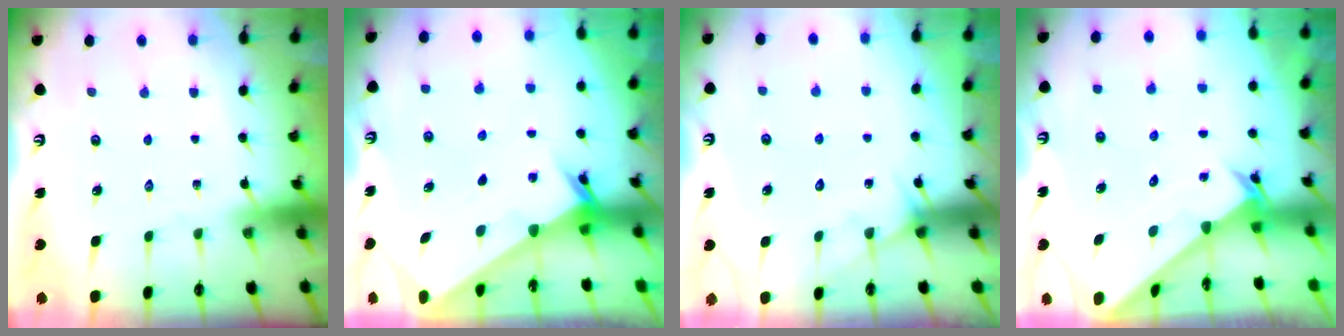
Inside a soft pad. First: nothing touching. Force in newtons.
{"total": 2.4, "press": 2.3, "slide": 0.2}
{"total": 4.9, "press": 4.9, "slide": 0.3}
{"total": 2.4, "press": 2.4, "slide": 0.2}